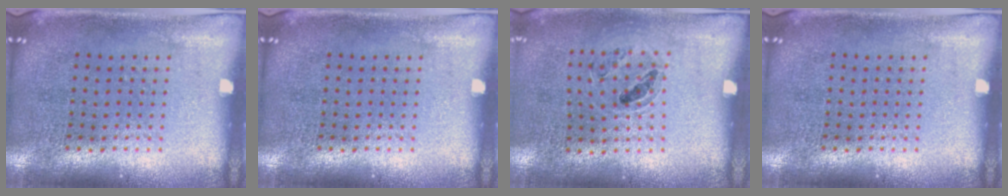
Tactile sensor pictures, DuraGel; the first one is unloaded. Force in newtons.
{"total": 0.0}
{"total": 0.9, "press": 0.8, "slide": 0.3}
{"total": 0.0}